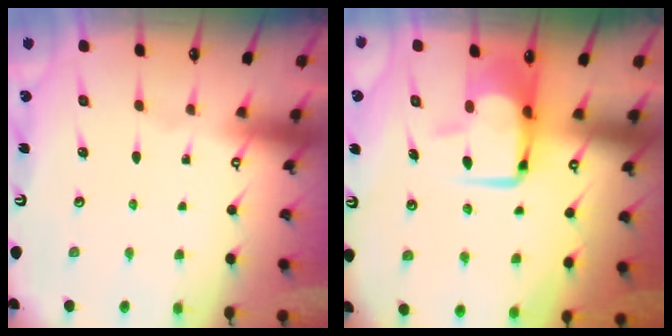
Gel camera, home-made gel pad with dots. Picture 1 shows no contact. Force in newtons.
{"total": 7.4, "press": 7.3, "slide": 1.3}